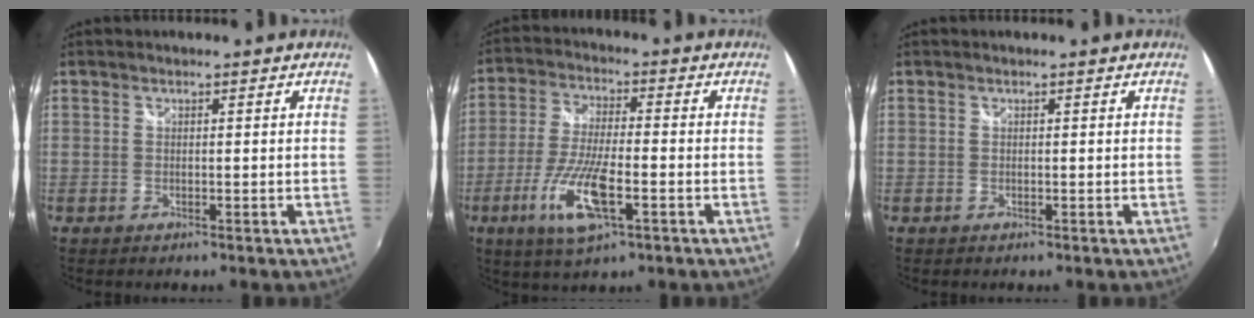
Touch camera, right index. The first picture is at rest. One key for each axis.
{"total": 12.0, "fx": -4.7, "fy": 3.0, "fz": 10.6, "tx": -0.223, "ty": -0.015, "tz": -0.090}
{"total": 0.0}